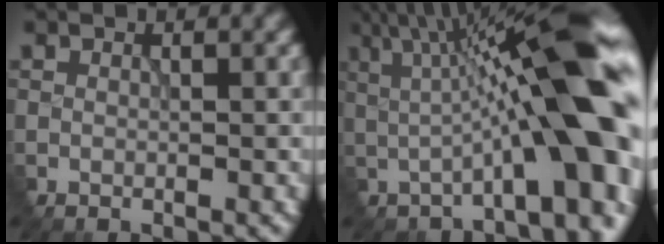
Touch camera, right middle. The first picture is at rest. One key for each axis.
{"total": 14.1, "fx": 0.4, "fy": 3.0, "fz": 13.8, "tx": -0.171, "ty": 0.033, "tz": 0.007}